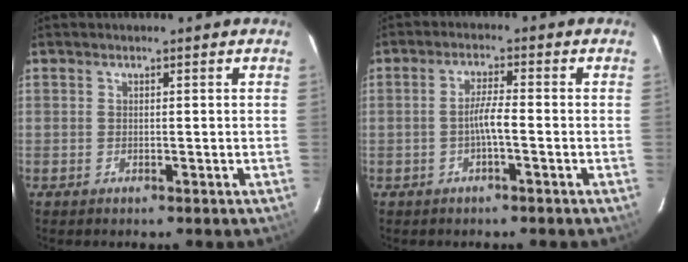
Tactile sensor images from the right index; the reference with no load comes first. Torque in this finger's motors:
{"motor_torque": [0.57, -0.25, 0.47, 0.11]}